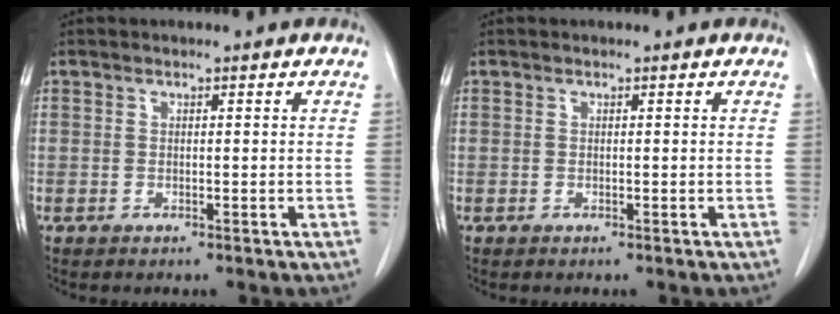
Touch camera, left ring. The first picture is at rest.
{"total": 0.0}